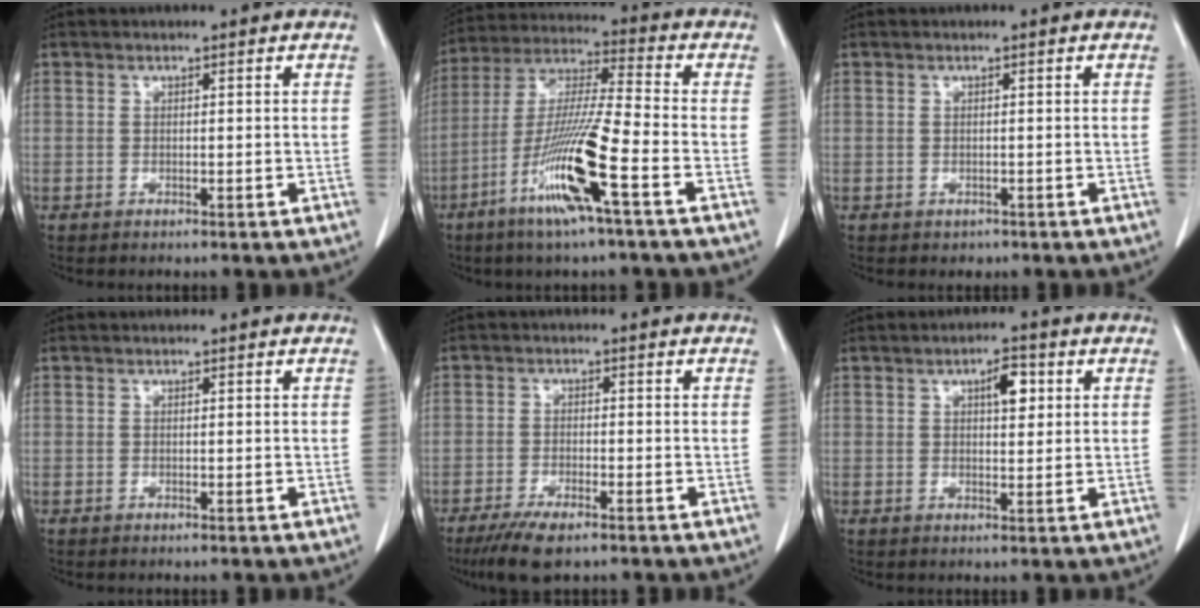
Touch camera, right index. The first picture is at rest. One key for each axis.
{"total": 14.5, "fx": -6.4, "fy": -0.3, "fz": 13.0, "tx": -0.265, "ty": -0.018, "tz": -0.123}
{"total": 0.9, "fx": -0.4, "fy": 0.8, "fz": 0.1, "tx": -0.008, "ty": 0.001, "tz": -0.002}
{"total": 0.0}
{"total": 6.3, "fx": -4.4, "fy": 1.6, "fz": 4.3, "tx": -0.078, "ty": -0.014, "tz": -0.073}
{"total": 3.9, "fx": 1.4, "fy": 1.5, "fz": 3.4, "tx": -0.056, "ty": 0.005, "tz": 0.020}